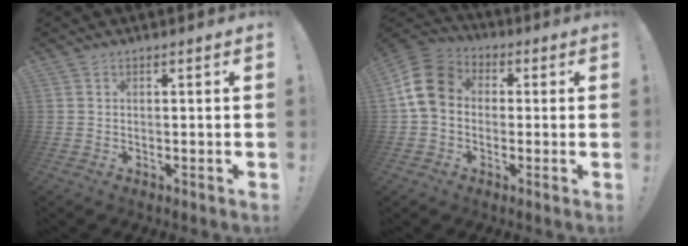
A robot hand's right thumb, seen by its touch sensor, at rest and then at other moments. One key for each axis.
{"total": 12.2, "fx": 0.6, "fy": 9.5, "fz": 7.6, "tx": -0.131, "ty": 0.018, "tz": 0.016}